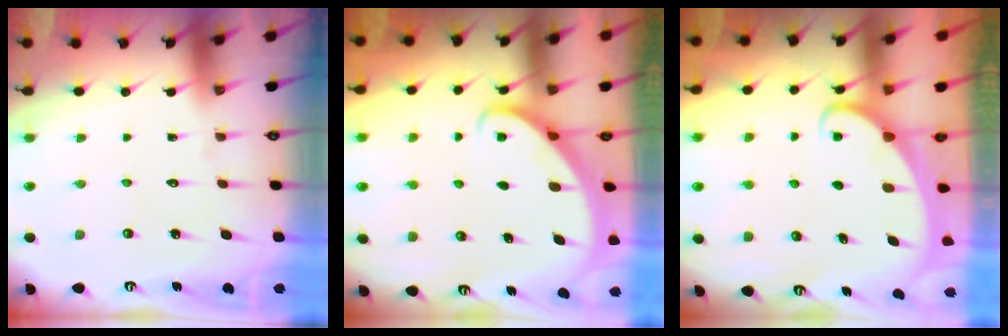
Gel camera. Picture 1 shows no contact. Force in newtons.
{"total": 2.6, "press": 2.6, "slide": 0.2}
{"total": 1.8, "press": 1.8, "slide": 0.2}